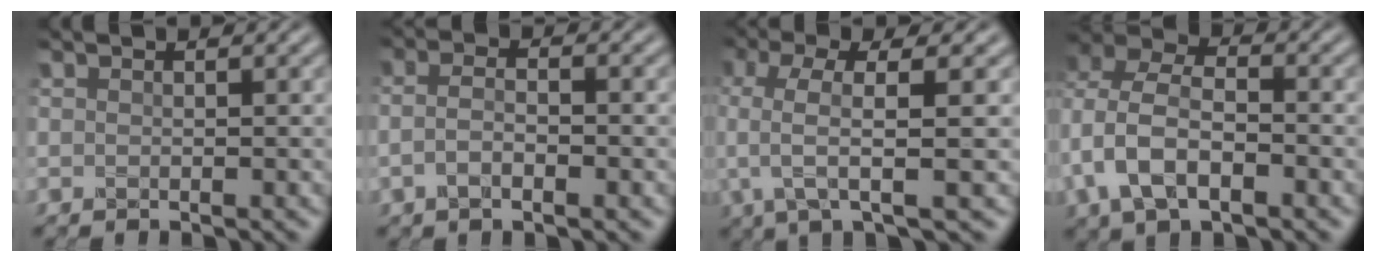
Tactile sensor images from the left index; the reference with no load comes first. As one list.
[{"total": 2.5, "force": [-0.8, 0.8, 2.2], "torque": [-0.045, 0.004, -0.019]}, {"total": 5.4, "force": [0.4, 1.2, 5.3], "torque": [-0.105, 0.005, 0.005]}, {"total": 7.4, "force": [-1.5, 5.0, 5.2], "torque": [-0.118, 0.008, -0.038]}]